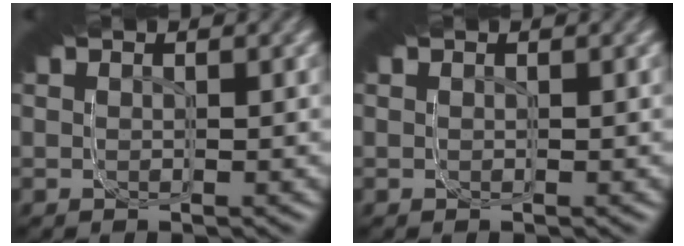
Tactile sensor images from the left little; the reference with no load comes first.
{"total": 0.0}